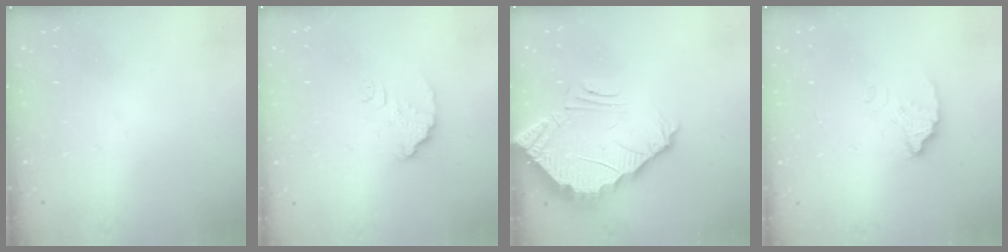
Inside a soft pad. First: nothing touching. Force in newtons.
{"total": 3.9, "press": 3.9, "slide": 0.3}
{"total": 4.0, "press": 3.9, "slide": 0.3}
{"total": 2.8, "press": 2.8, "slide": 0.2}